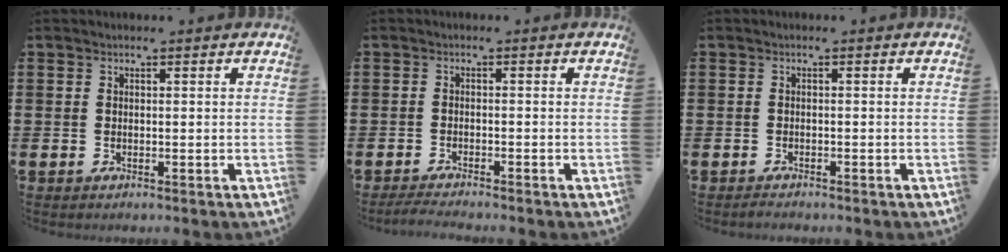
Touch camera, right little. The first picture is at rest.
{"total": 1.5, "force": [-1.4, 0.0, 0.7], "torque": [-0.013, 0.002, -0.027]}
{"total": 0.7, "force": [-0.6, 0.2, 0.2], "torque": [-0.006, -0.001, -0.013]}